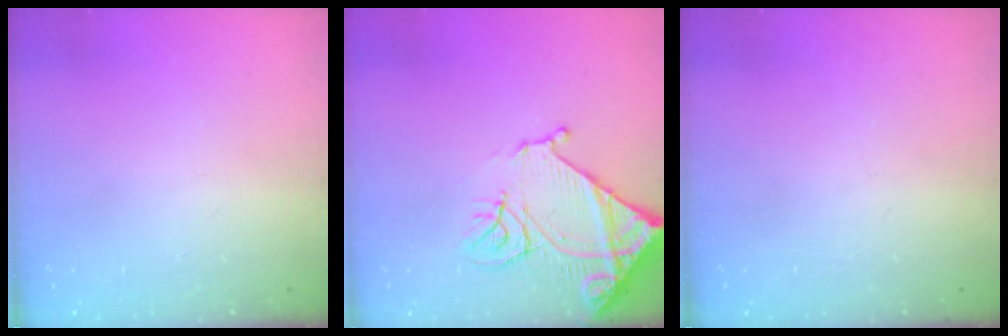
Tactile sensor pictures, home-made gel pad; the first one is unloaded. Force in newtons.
{"total": 14.4, "press": 14.3, "slide": 1.7}
{"total": 0.0}